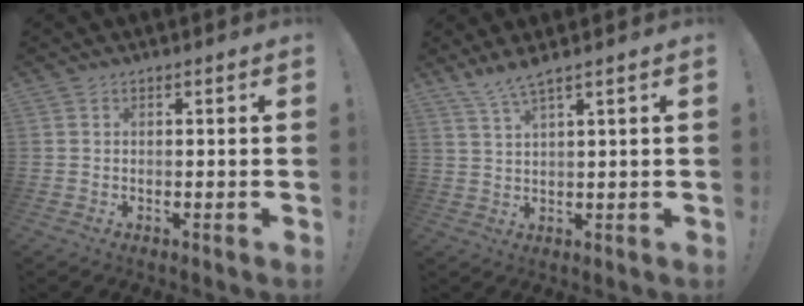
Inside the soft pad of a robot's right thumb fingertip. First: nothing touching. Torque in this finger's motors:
{"motor_torque": [-0.01, 0.00, 0.09, -0.07, 0.00]}